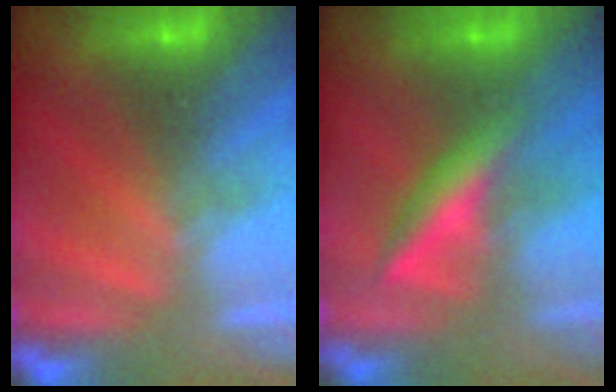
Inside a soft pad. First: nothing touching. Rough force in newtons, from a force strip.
{"total": 2.4}